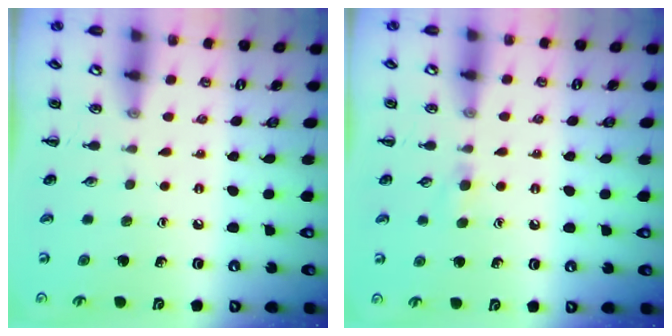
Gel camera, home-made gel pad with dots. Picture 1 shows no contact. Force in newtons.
{"total": 3.6, "press": 3.3, "slide": 1.5}